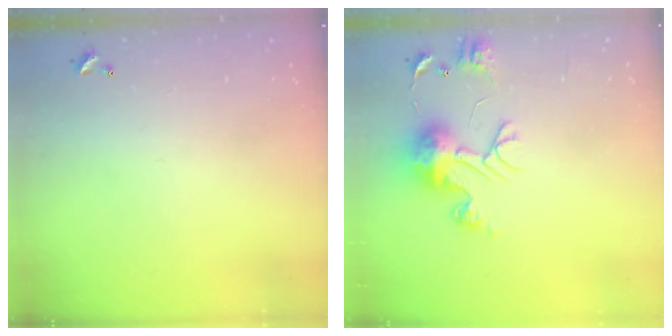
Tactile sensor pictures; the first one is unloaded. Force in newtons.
{"total": 10.8, "press": 10.8, "slide": 1.2}